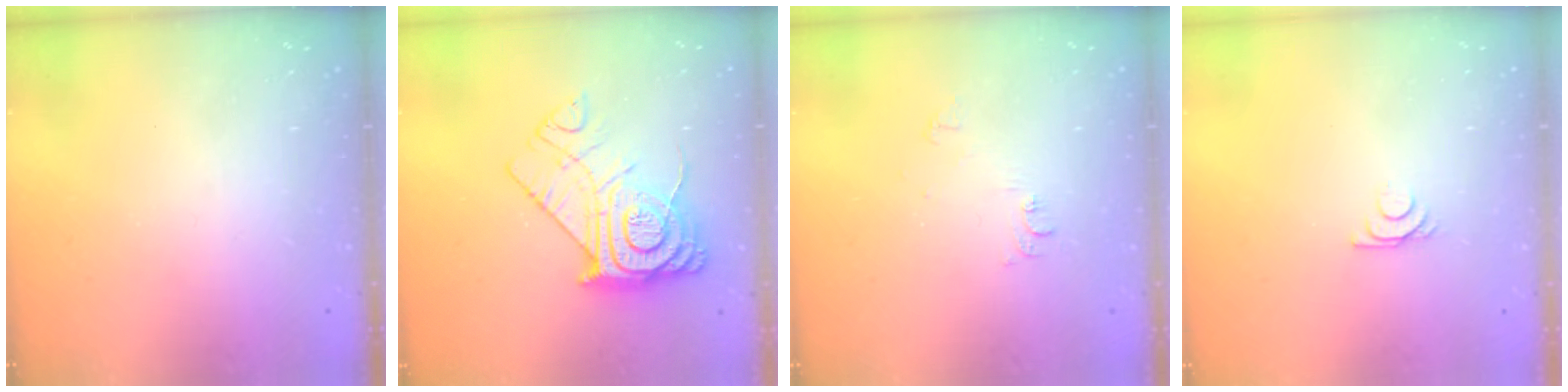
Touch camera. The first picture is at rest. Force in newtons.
{"total": 16.4, "press": 16.3, "slide": 1.7}
{"total": 6.3, "press": 6.3, "slide": 0.7}
{"total": 6.2, "press": 6.2, "slide": 0.8}